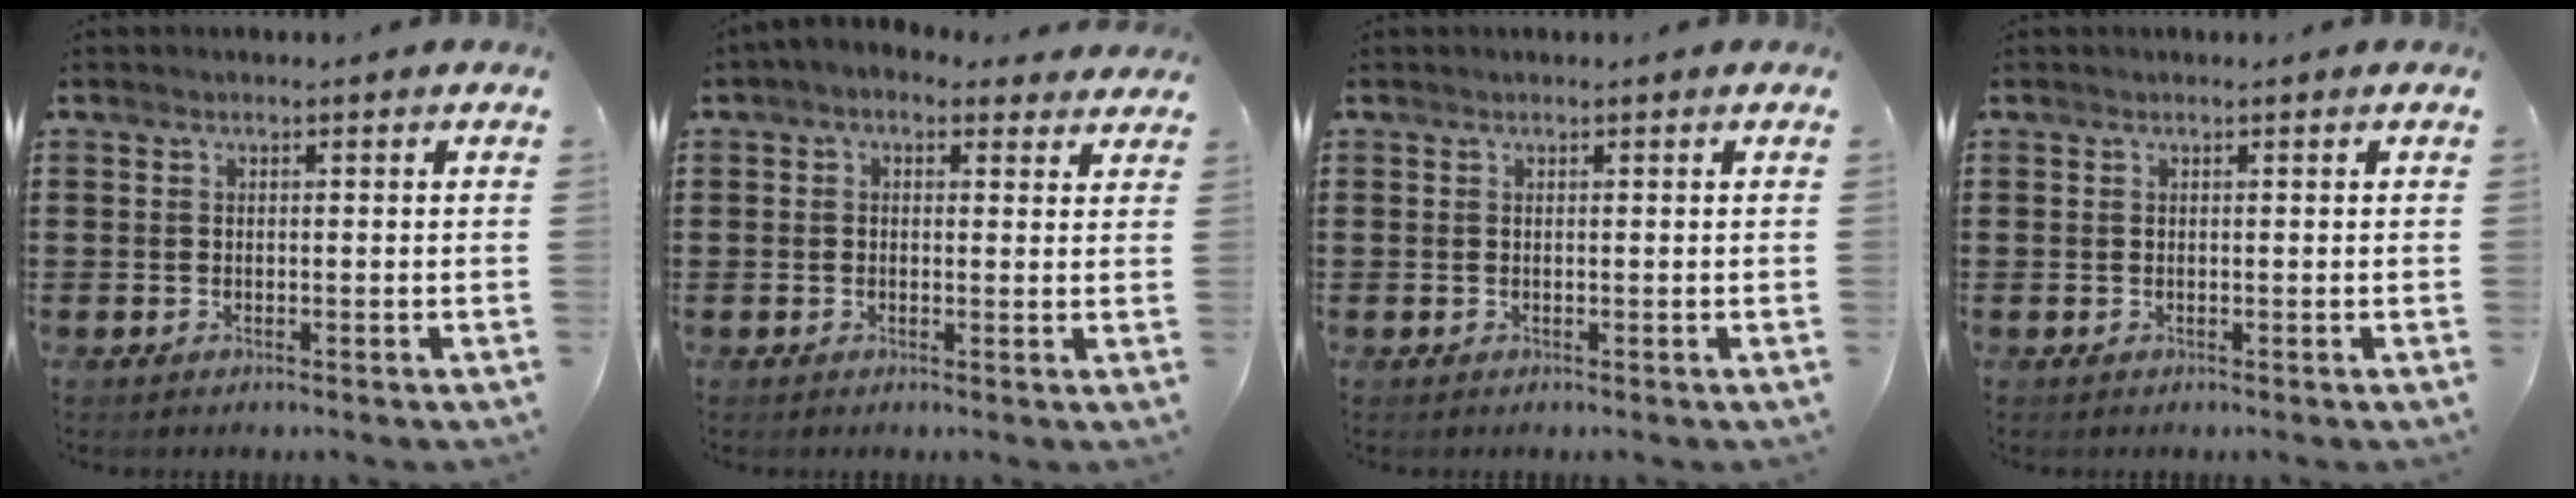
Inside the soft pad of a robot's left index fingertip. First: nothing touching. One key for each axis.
{"total": 2.1, "fx": 1.1, "fy": 1.3, "fz": 1.2, "tx": -0.028, "ty": 0.003, "tz": 0.019}
{"total": 0.0}
{"total": 0.0}